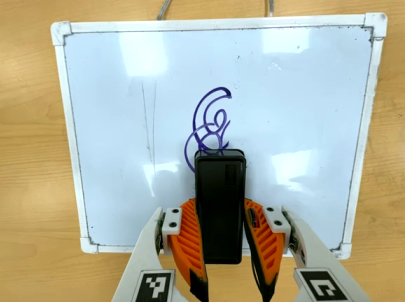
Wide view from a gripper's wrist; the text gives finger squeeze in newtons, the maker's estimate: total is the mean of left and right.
{"total": 7.3, "left": 5.5, "right": 9.1}